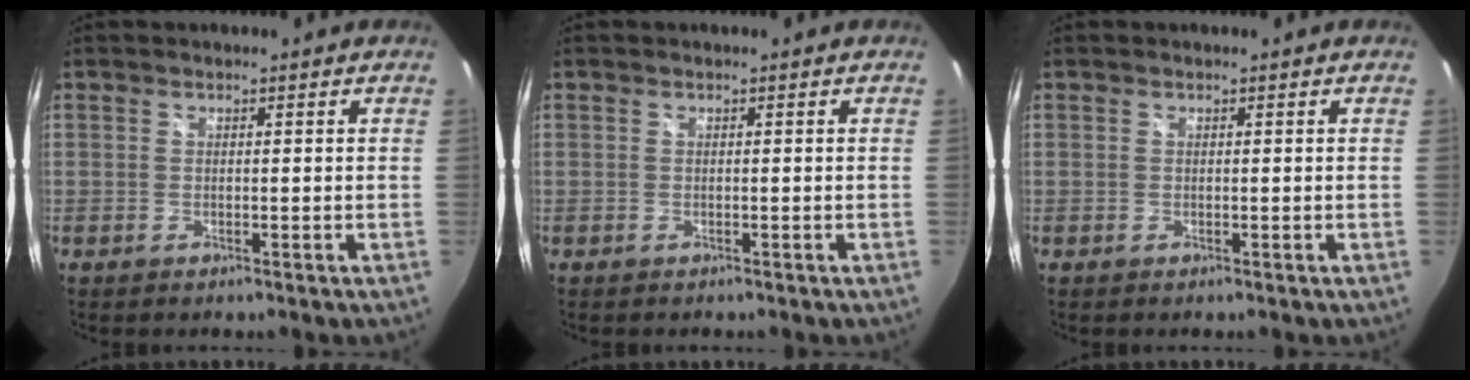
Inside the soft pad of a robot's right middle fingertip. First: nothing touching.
{"total": 0.0}
{"total": 0.0}